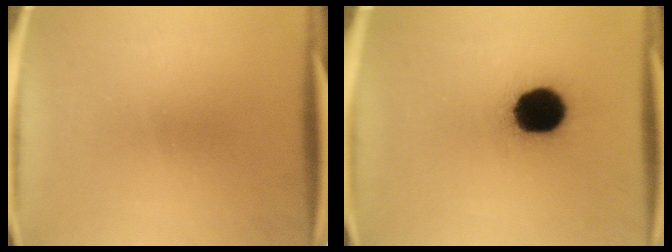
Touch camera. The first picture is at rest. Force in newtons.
{"total": 16.2}